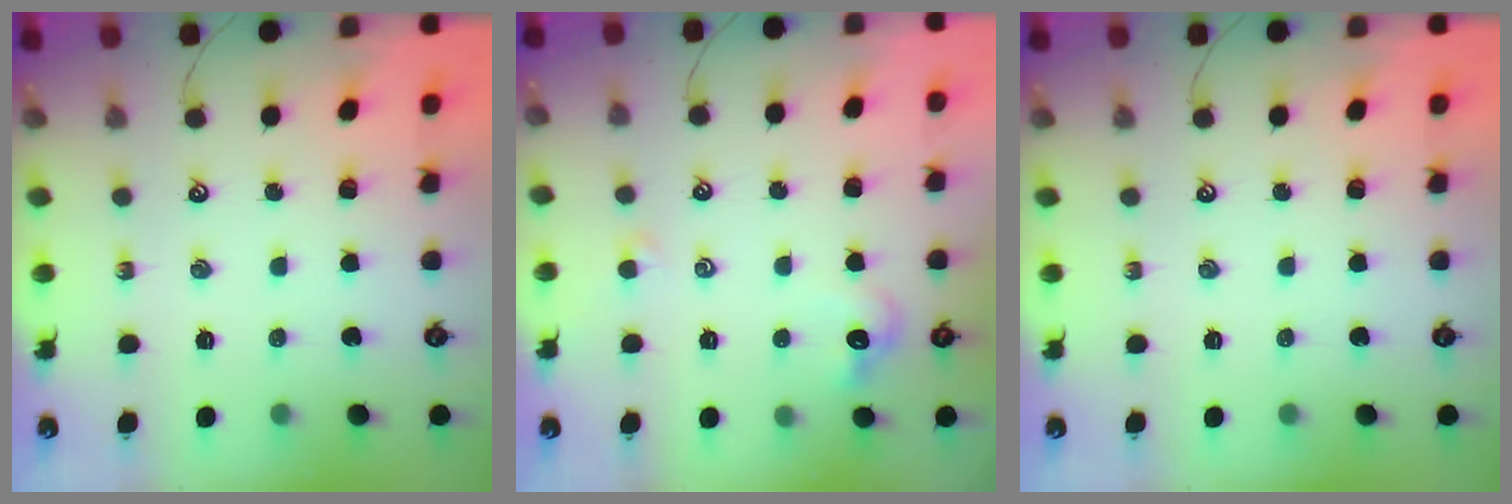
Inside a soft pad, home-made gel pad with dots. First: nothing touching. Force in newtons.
{"total": 2.6, "press": 2.5, "slide": 0.5}
{"total": 0.0}